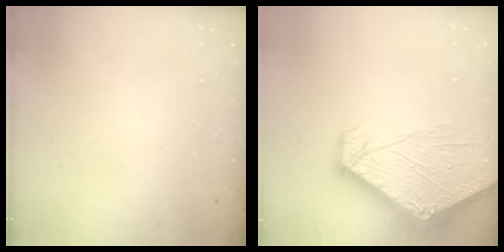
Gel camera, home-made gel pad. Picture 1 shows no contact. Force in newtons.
{"total": 9.8, "press": 9.7, "slide": 0.9}